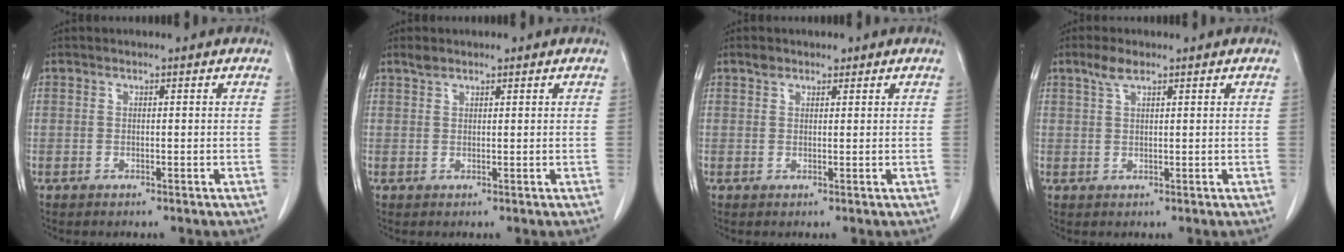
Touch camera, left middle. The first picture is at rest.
{"total": 1.5, "force": [1.3, 0.5, 0.6], "torque": [-0.017, 0.011, 0.025]}
{"total": 1.6, "force": [1.2, 0.9, 0.4], "torque": [-0.008, 0.006, 0.018]}
{"total": 2.5, "force": [1.7, 0.7, 1.6], "torque": [-0.040, 0.007, 0.037]}